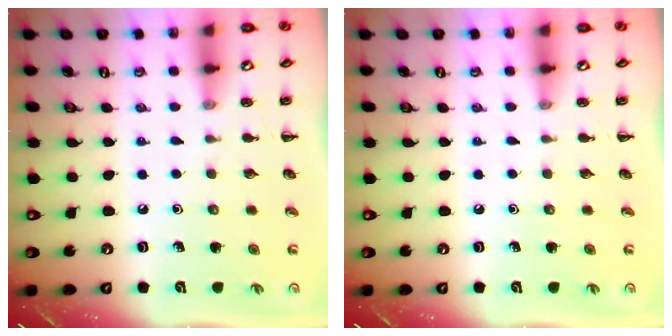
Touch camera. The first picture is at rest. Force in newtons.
{"total": 0.0}